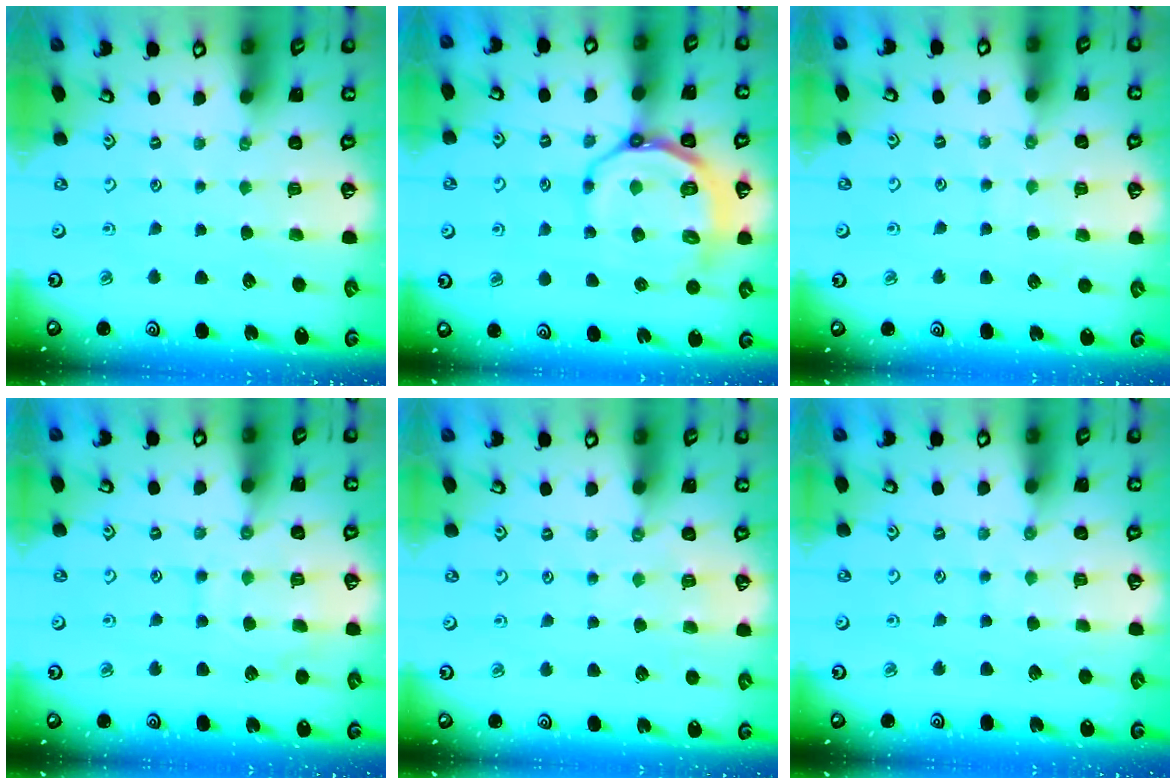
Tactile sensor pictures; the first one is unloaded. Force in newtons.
{"total": 14.3, "press": 14.1, "slide": 2.7}
{"total": 4.9, "press": 4.8, "slide": 0.4}
{"total": 8.4, "press": 8.3, "slide": 0.8}
{"total": 5.2, "press": 5.2, "slide": 0.7}
{"total": 5.6, "press": 5.6, "slide": 0.5}